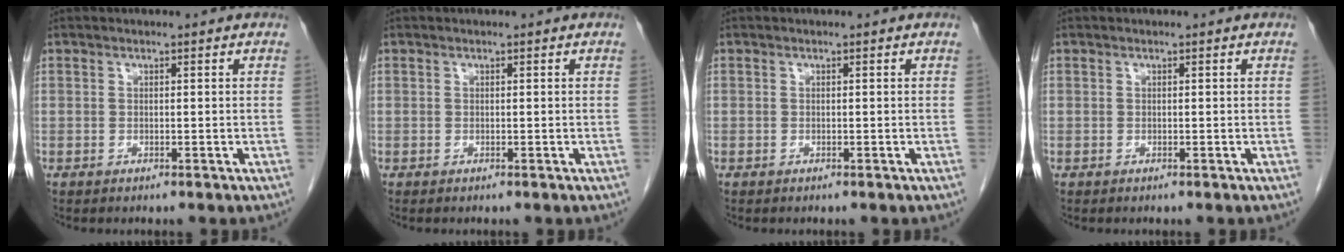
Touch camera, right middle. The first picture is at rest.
{"total": 0.0}
{"total": 0.0}
{"total": 0.0}